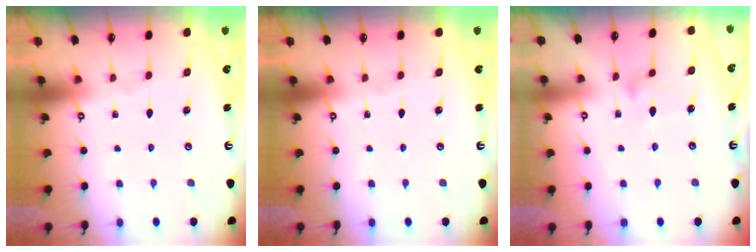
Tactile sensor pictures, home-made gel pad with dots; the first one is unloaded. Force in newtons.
{"total": 0.0}
{"total": 8.7, "press": 8.6, "slide": 0.5}